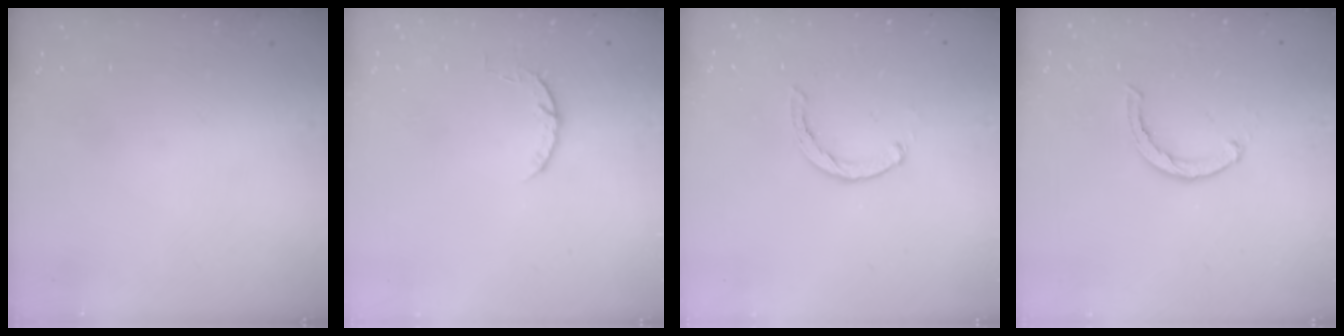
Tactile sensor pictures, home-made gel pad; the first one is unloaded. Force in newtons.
{"total": 4.1, "press": 4.1, "slide": 0.6}
{"total": 2.0, "press": 2.0, "slide": 0.4}
{"total": 3.1, "press": 3.0, "slide": 0.5}